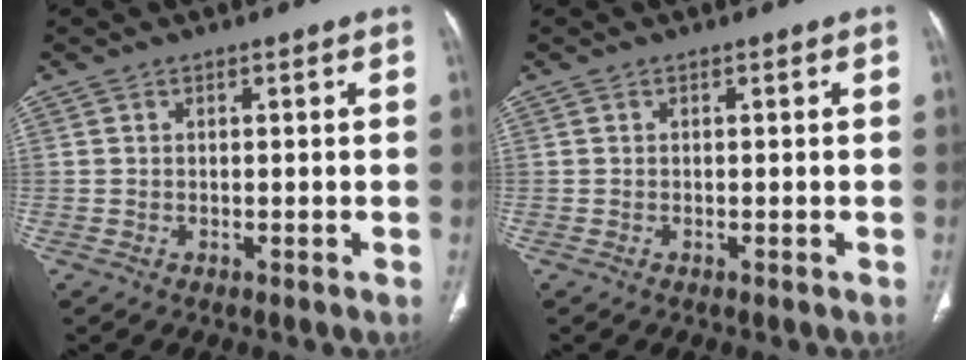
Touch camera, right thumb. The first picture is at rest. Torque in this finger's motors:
{"motor_torque": [-0.06, -0.19, 0.40, -0.04, -0.06]}